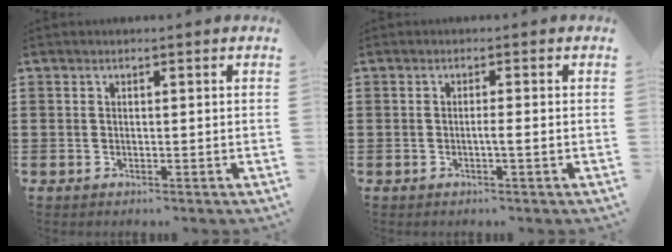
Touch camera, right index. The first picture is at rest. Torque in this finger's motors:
{"motor_torque": [0.08, 0.06, 0.01, 0.02]}